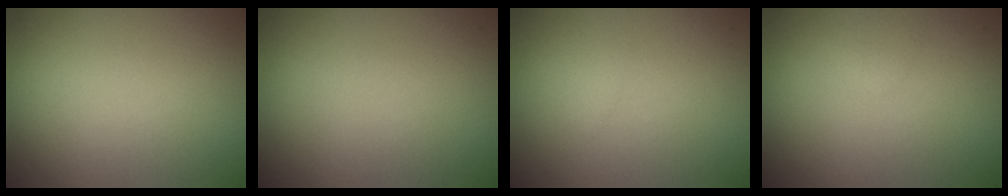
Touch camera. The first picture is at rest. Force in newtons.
{"total": 0.0}
{"total": 0.6, "press": 0.6, "slide": 0.0}
{"total": 0.8, "press": 0.8, "slide": 0.0}